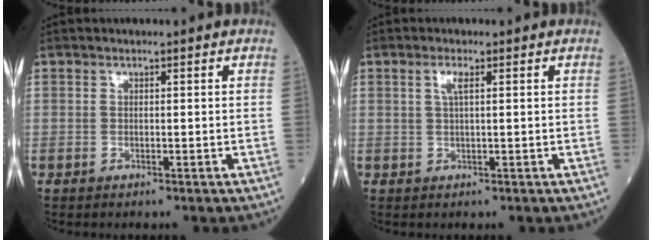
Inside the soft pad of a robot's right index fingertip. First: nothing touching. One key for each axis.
{"total": 2.0, "fx": 0.8, "fy": 0.2, "fz": 1.8, "tx": -0.041, "ty": 0.004, "tz": 0.014}